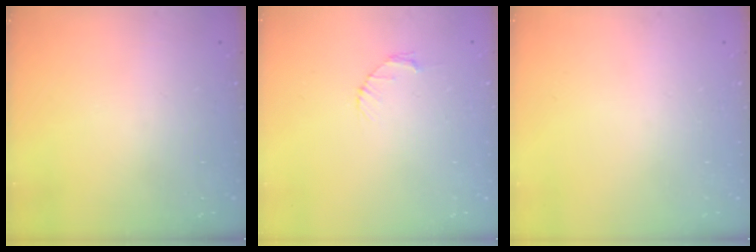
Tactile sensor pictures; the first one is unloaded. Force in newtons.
{"total": 2.7, "press": 2.7, "slide": 0.4}
{"total": 0.0}